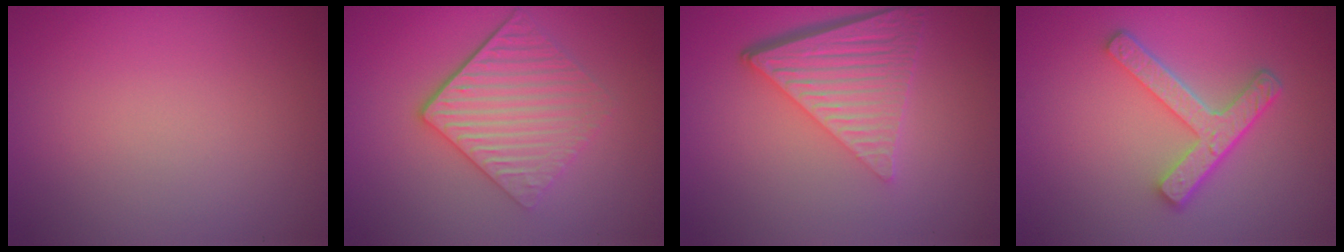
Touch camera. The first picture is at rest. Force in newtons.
{"total": 4.8, "press": 3.6, "slide": 3.2}
{"total": 6.4, "press": 4.3, "slide": 4.8}
{"total": 4.3, "press": 3.3, "slide": 2.8}